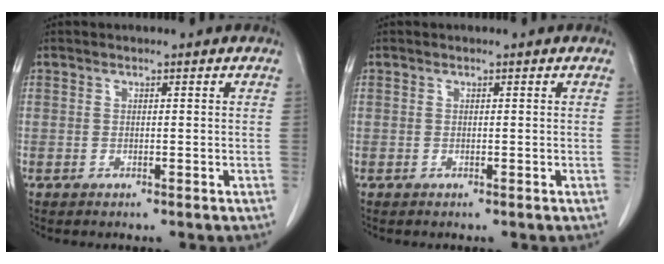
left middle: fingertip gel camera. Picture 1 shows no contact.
{"total": 0.0}